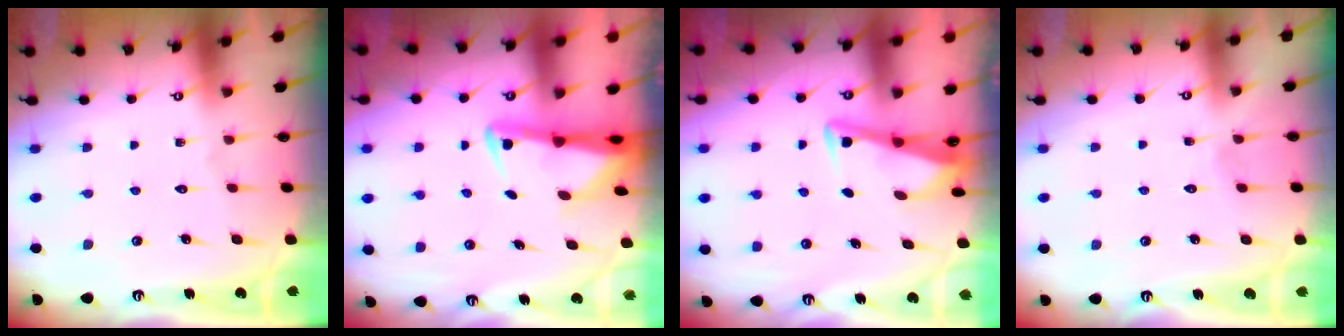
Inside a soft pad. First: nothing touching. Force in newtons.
{"total": 3.1, "press": 2.9, "slide": 0.9}
{"total": 3.5, "press": 3.5, "slide": 0.3}
{"total": 2.6, "press": 2.6, "slide": 0.2}